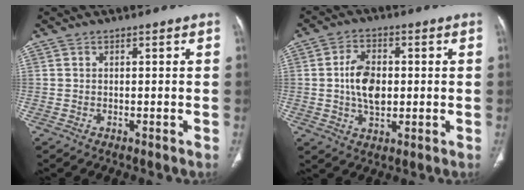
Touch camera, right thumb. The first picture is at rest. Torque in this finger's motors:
{"motor_torque": [1.48, 1.70, 0.94, -1.04, 0.10]}